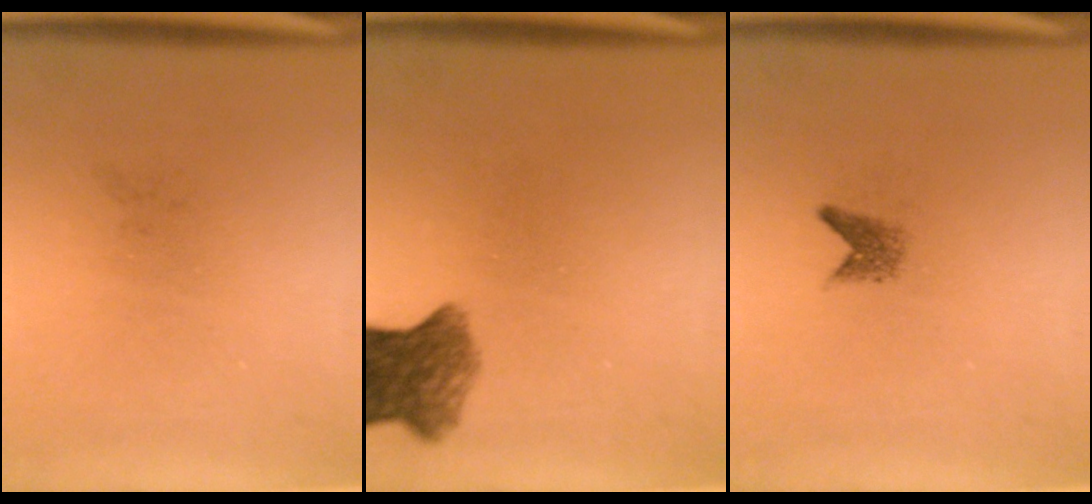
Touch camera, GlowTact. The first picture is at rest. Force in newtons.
{"total": 6.5}
{"total": 1.5}